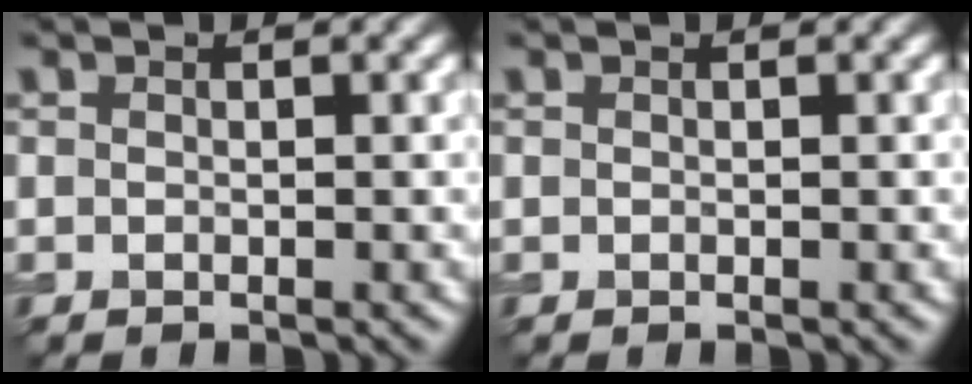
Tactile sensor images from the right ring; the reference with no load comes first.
{"total": 0.0}